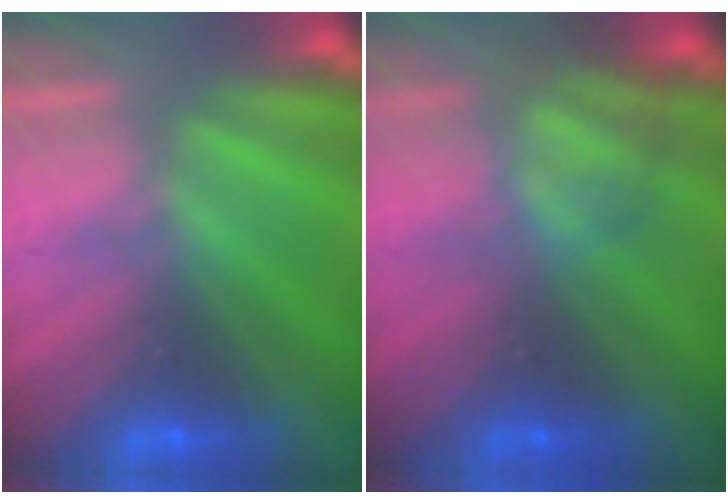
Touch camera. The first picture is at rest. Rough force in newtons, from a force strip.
{"total": 2.3}